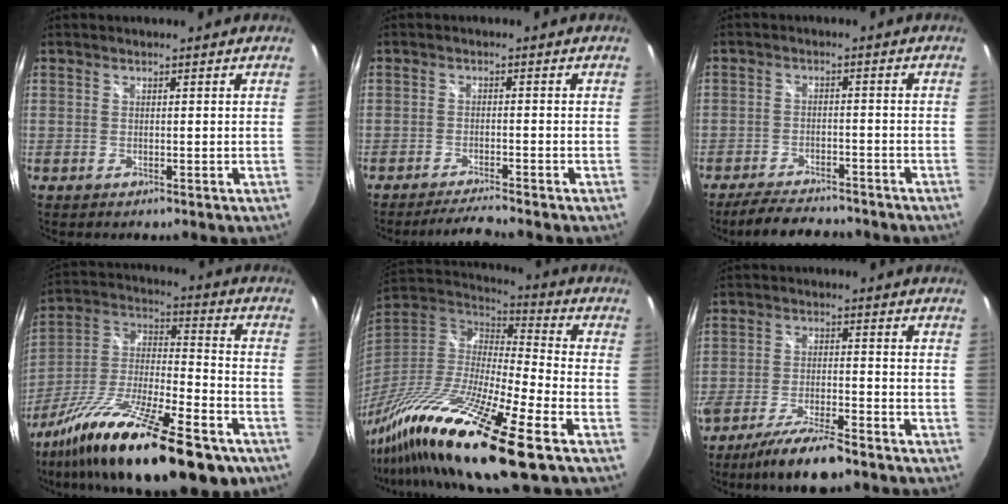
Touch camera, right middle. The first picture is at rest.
{"total": 4.4, "force": [-4.1, -0.5, 1.5], "torque": [-0.047, -0.004, -0.075]}
{"total": 8.8, "force": [-7.8, 2.3, 3.4], "torque": [-0.084, 0.002, -0.117]}
{"total": 29.6, "force": [-18.9, 8.4, 21.2], "torque": [-0.374, -0.035, -0.302]}
{"total": 27.1, "force": [-17.4, 2.7, 20.6], "torque": [-0.385, -0.058, -0.319]}
{"total": 10.2, "force": [-8.2, 1.5, 5.9], "torque": [-0.125, -0.020, -0.142]}